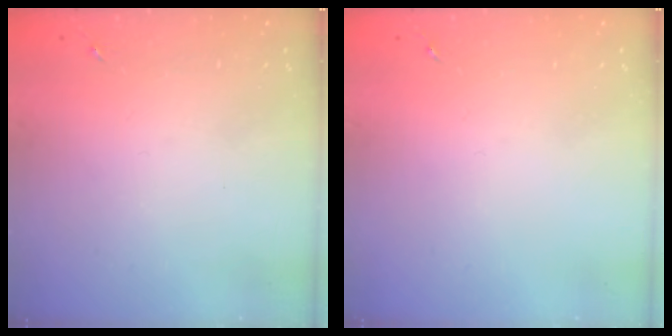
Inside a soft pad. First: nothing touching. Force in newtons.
{"total": 0.0}